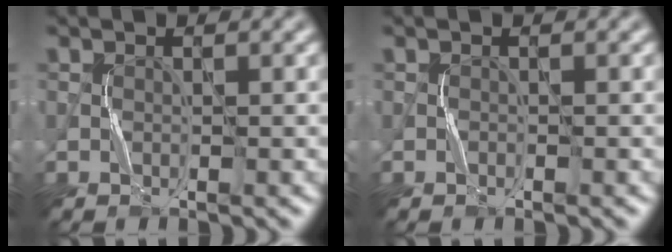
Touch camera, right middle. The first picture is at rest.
{"total": 0.0}